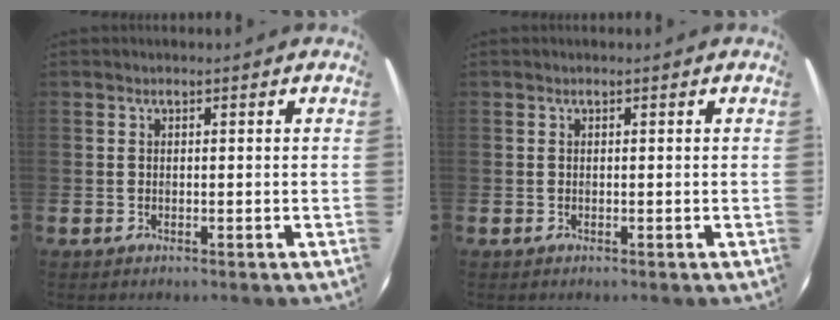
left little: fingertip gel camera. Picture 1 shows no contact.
{"total": 0.0}